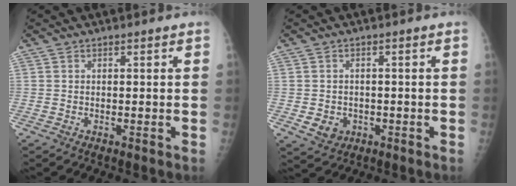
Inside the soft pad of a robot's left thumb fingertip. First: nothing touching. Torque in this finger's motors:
{"motor_torque": [-0.03, 0.04, 0.00, 0.00, 0.00]}